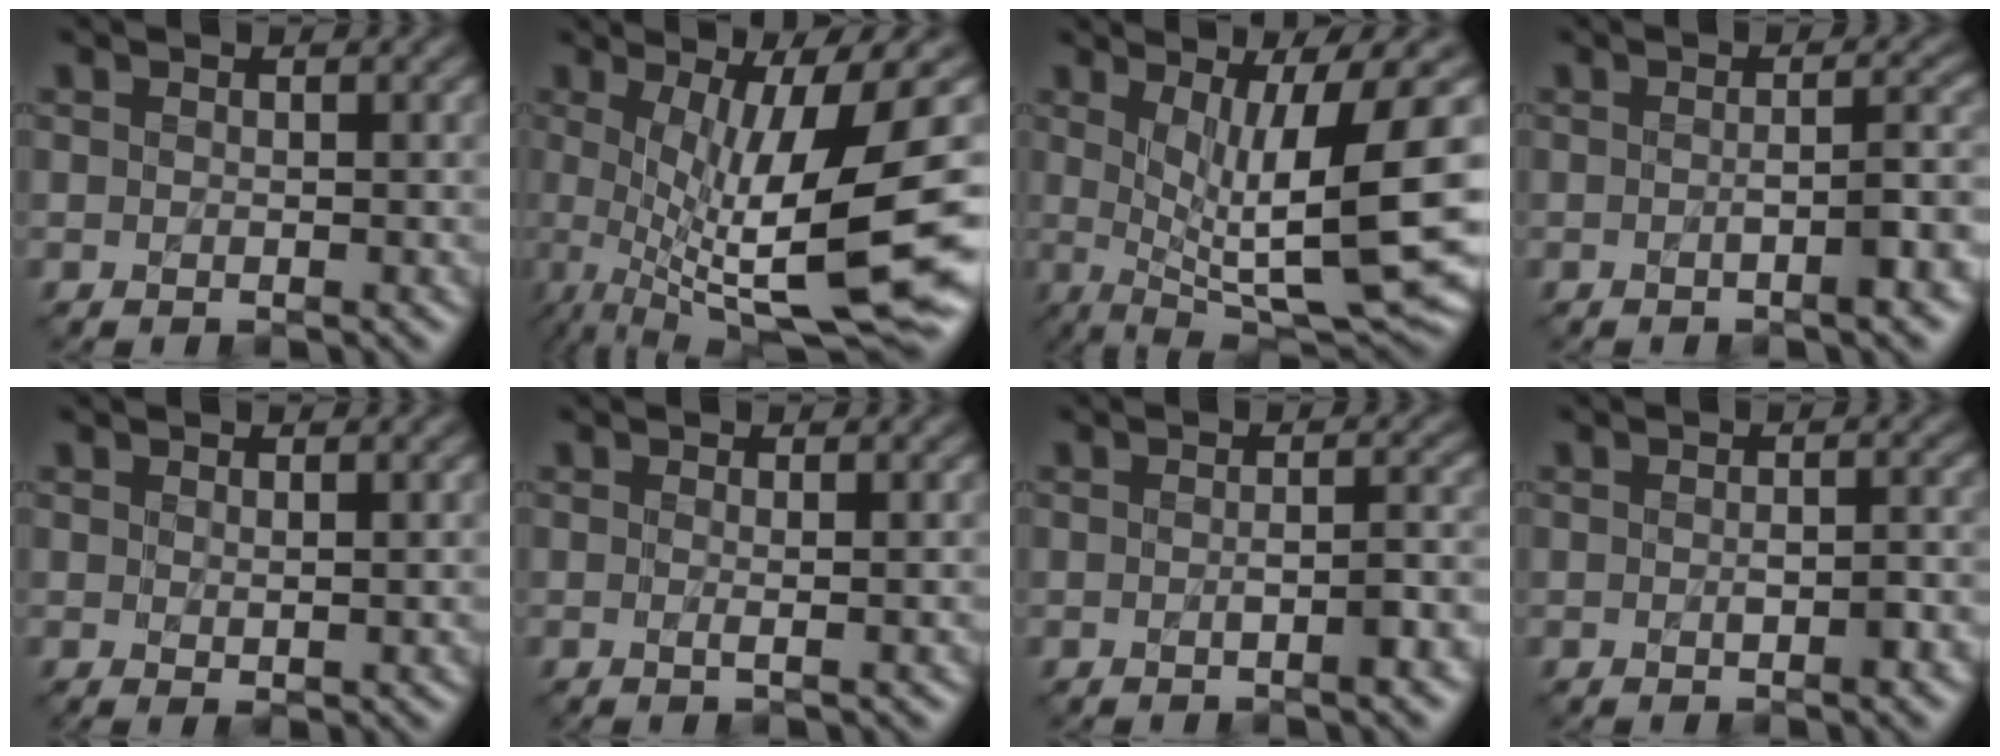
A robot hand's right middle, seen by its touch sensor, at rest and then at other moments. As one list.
[{"total": 13.1, "force": [-0.3, 2.9, 12.7], "torque": [-0.196, -0.007, 0.001]}, {"total": 11.3, "force": [1.1, 2.6, 10.9], "torque": [-0.169, -0.013, 0.023]}, {"total": 3.0, "force": [-1.1, 0.6, 2.7], "torque": [-0.043, 0.010, -0.025]}, {"total": 0.7, "force": [0.6, 0.0, 0.4], "torque": [-0.006, 0.002, 0.009]}, {"total": 0.8, "force": [0.0, 0.0, 0.8], "torque": [-0.013, 0.000, -0.005]}, {"total": 2.2, "force": [-0.9, 0.4, 2.0], "torque": [-0.032, 0.005, -0.018]}, {"total": 1.8, "force": [-0.7, 0.7, 1.5], "torque": [-0.027, 0.001, -0.011]}]